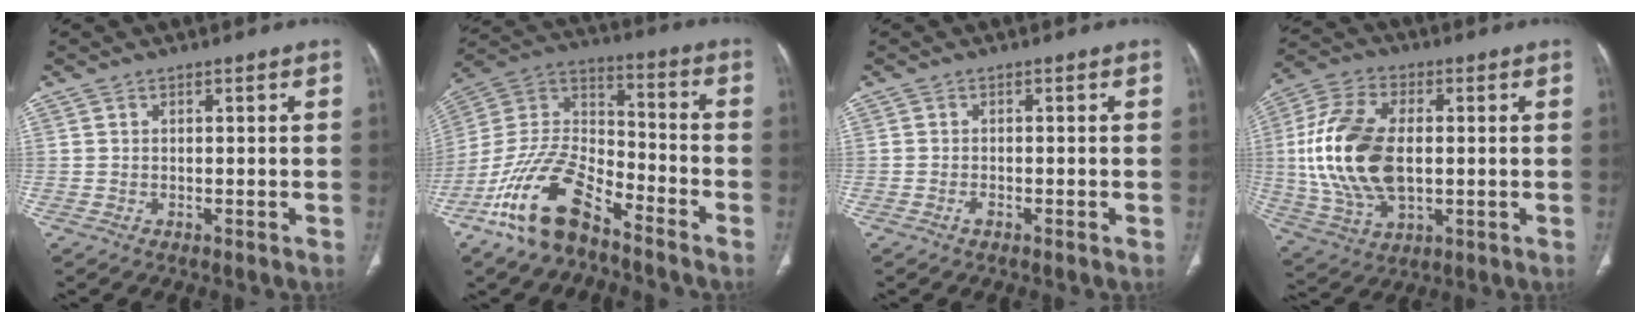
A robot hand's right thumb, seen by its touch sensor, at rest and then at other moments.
{"total": 16.6, "force": [-11.2, 7.0, 10.1], "torque": [-0.185, 0.073, -0.215]}
{"total": 0.9, "force": [-0.7, 0.0, 0.7], "torque": [-0.014, 0.000, -0.013]}
{"total": 18.8, "force": [0.5, 11.1, 15.2], "torque": [-0.312, 0.001, 0.016]}